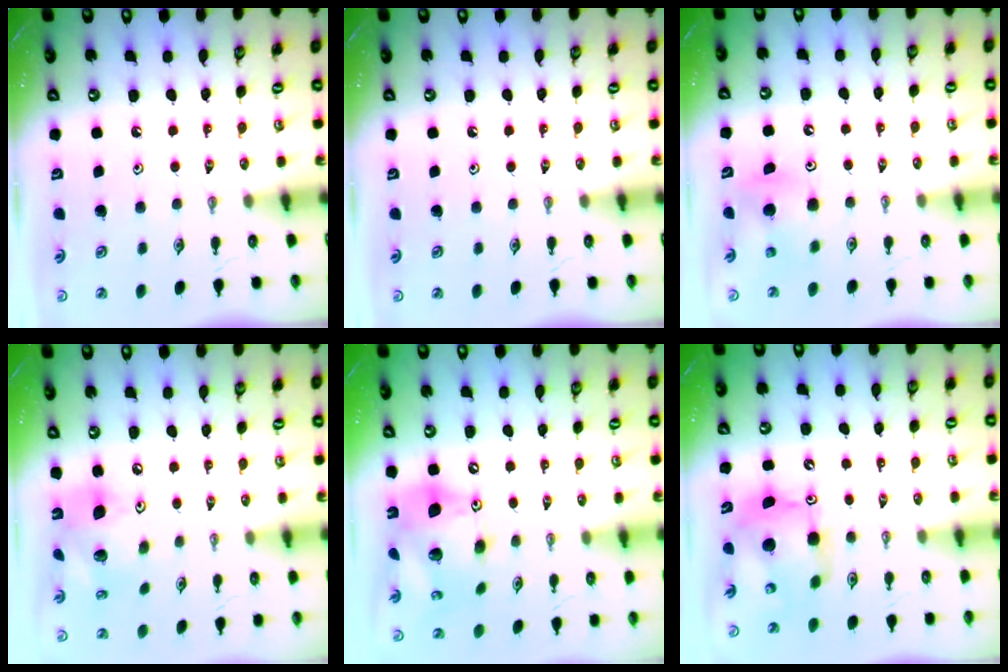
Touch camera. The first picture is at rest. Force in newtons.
{"total": 0.0}
{"total": 7.1, "press": 7.1, "slide": 0.8}
{"total": 15.5, "press": 15.3, "slide": 2.9}
{"total": 18.0, "press": 17.7, "slide": 3.1}
{"total": 10.2, "press": 10.2, "slide": 1.1}